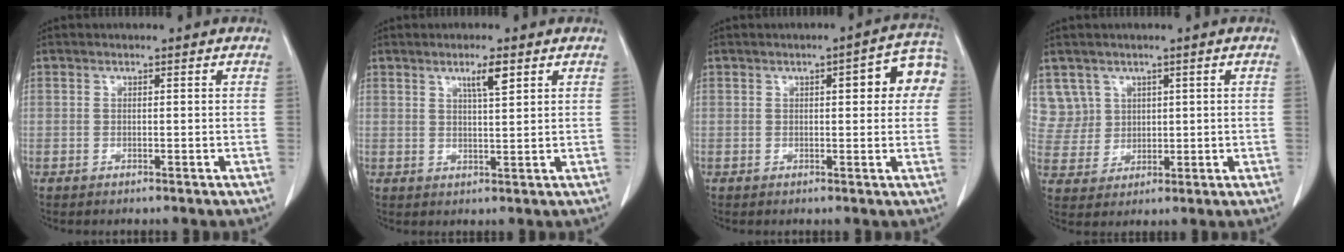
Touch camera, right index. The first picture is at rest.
{"total": 3.4, "force": [1.9, 0.2, 2.8], "torque": [-0.050, -0.002, 0.033]}
{"total": 7.8, "force": [2.0, 2.2, 7.2], "torque": [-0.083, 0.024, 0.017]}
{"total": 6.2, "force": [3.2, 5.4, -0.3], "torque": [0.010, 0.012, 0.074]}